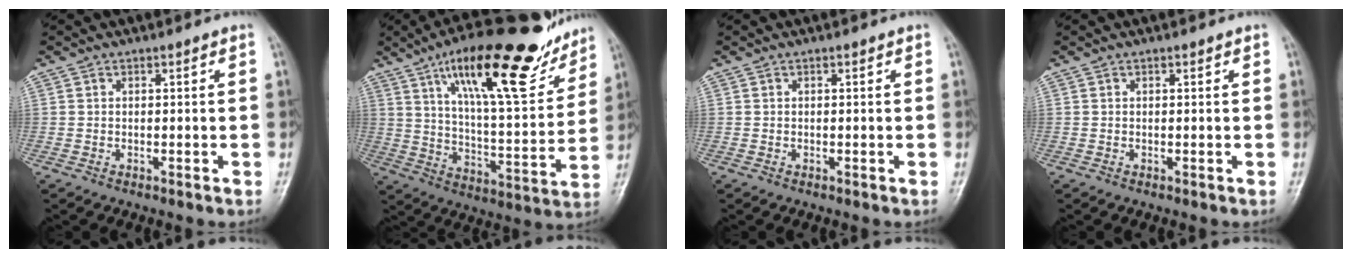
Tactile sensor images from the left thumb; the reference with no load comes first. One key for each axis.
{"total": 24.1, "fx": 14.9, "fy": 7.1, "fz": 17.5, "tx": -0.239, "ty": -0.053, "tz": 0.240}
{"total": 0.0}
{"total": 0.0}